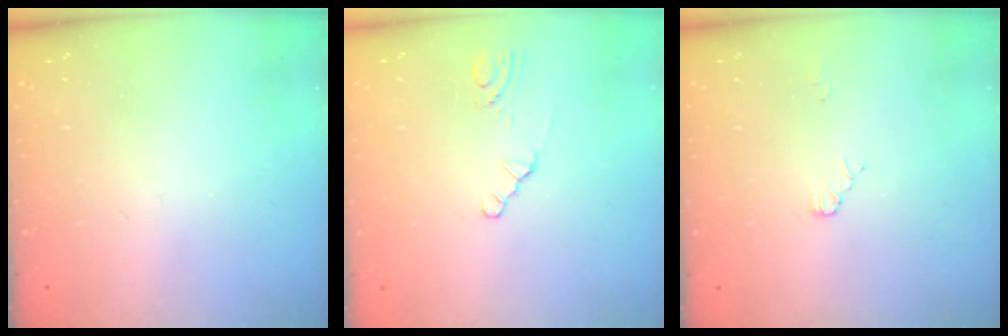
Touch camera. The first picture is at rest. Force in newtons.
{"total": 1.1, "press": 1.0, "slide": 0.2}
{"total": 2.0, "press": 1.9, "slide": 0.3}